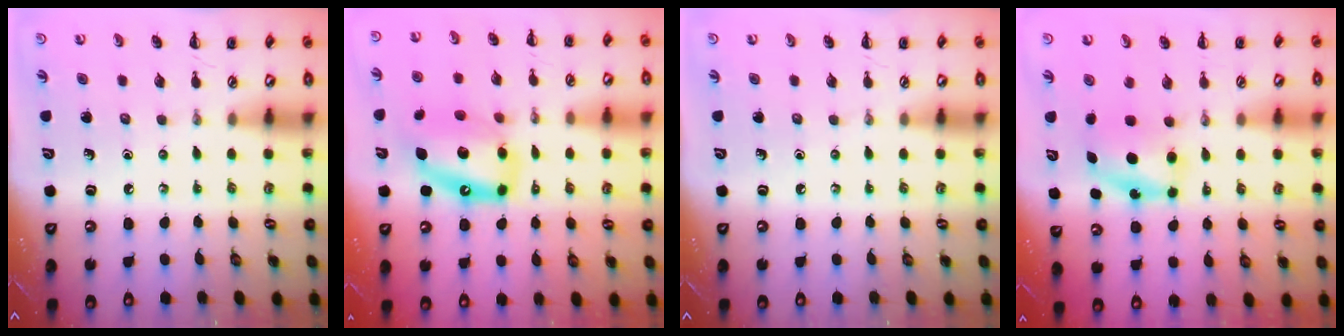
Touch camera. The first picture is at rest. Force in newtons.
{"total": 14.2, "press": 13.7, "slide": 3.9}
{"total": 0.0}
{"total": 5.2, "press": 5.2, "slide": 0.8}